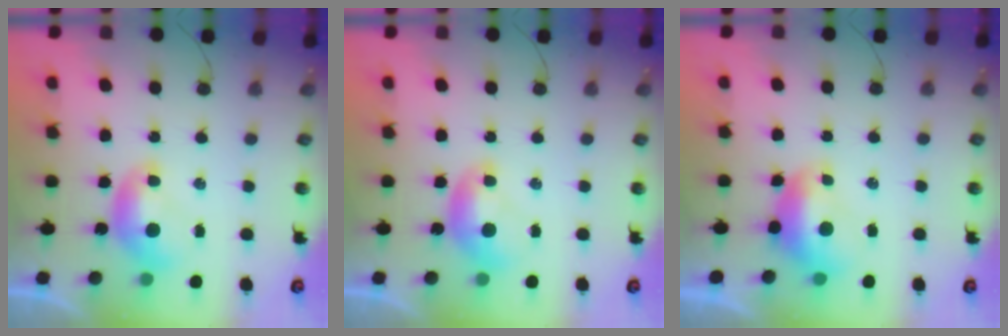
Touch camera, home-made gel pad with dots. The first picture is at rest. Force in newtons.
{"total": 0.0}
{"total": 1.7, "press": 1.5, "slide": 0.7}